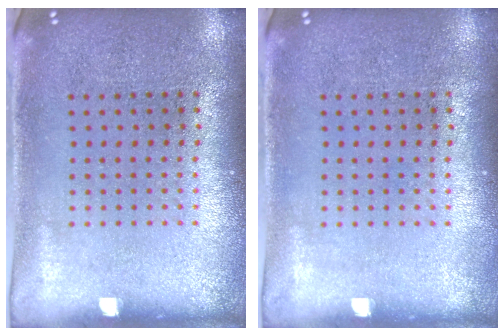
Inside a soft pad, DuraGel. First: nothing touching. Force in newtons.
{"total": 0.0}